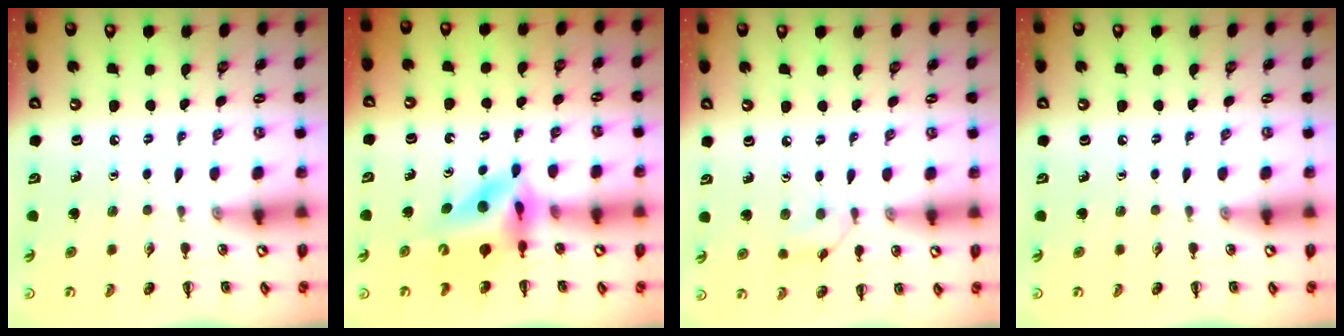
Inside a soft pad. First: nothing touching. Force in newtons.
{"total": 9.4, "press": 9.0, "slide": 2.8}
{"total": 5.5, "press": 5.2, "slide": 1.7}
{"total": 0.0}